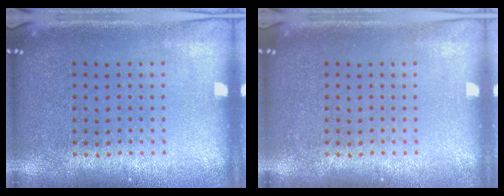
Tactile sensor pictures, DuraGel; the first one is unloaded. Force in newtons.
{"total": 0.0}